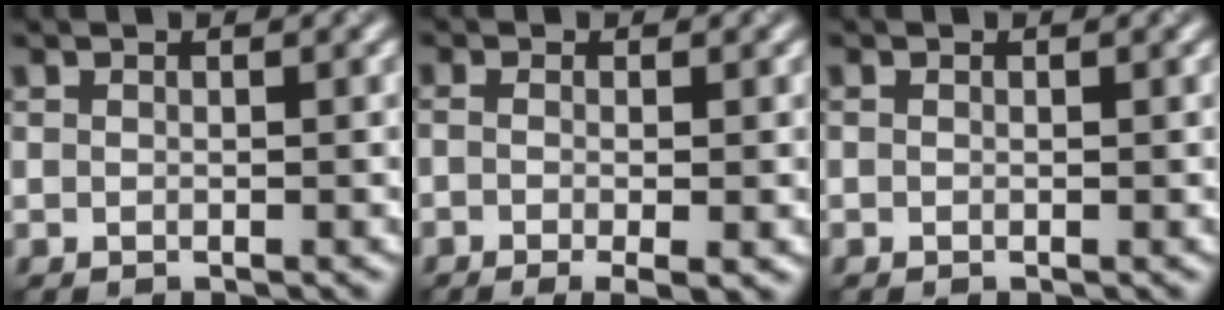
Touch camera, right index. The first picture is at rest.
{"total": 4.1, "force": [-1.3, 1.3, 3.7], "torque": [-0.049, 0.000, -0.008]}
{"total": 0.0}